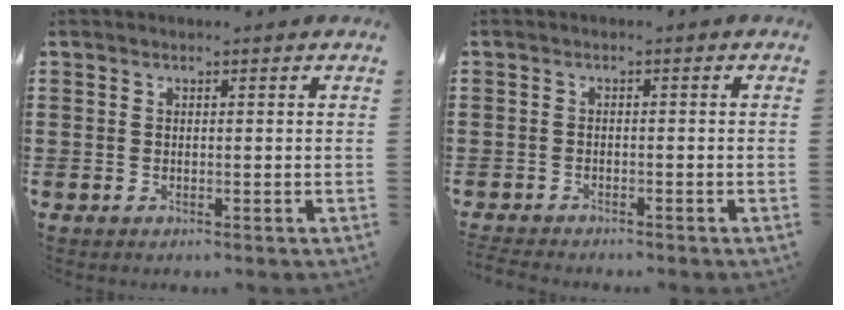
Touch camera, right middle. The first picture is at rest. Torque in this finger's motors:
{"motor_torque": [0.45, -0.10, 0.04, 0.09]}